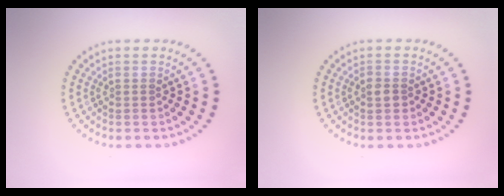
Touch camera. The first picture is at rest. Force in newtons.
{"total": 1.2, "press": 1.2, "slide": 0.2}